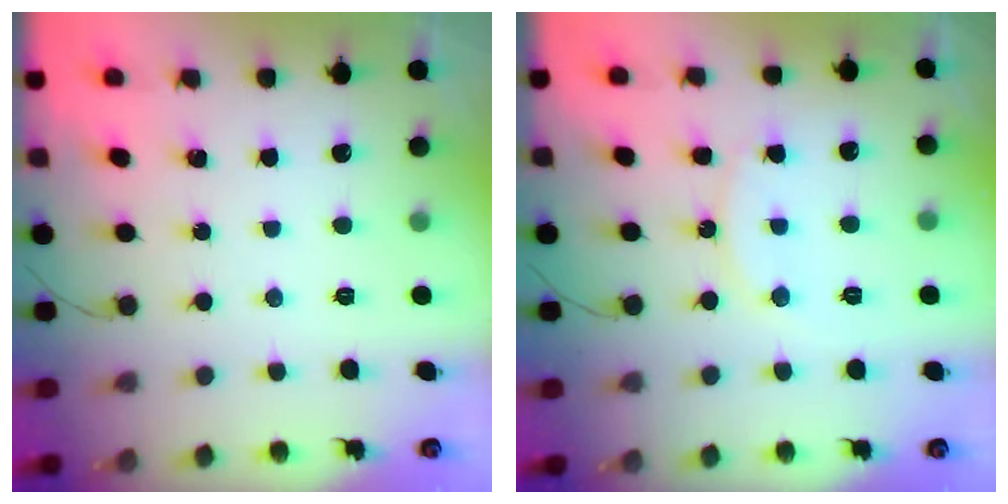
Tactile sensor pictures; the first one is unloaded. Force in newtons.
{"total": 10.9, "press": 10.9, "slide": 0.9}